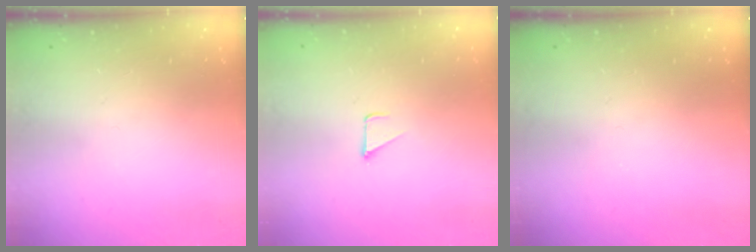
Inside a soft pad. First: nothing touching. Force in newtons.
{"total": 1.2, "press": 1.2, "slide": 0.1}
{"total": 0.0}